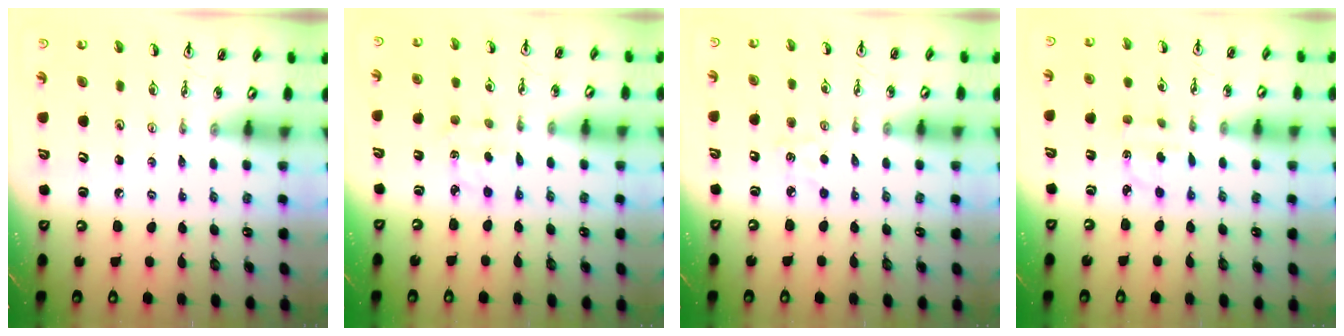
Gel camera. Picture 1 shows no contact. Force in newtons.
{"total": 2.2, "press": 2.1, "slide": 0.7}
{"total": 3.3, "press": 3.3, "slide": 0.5}
{"total": 2.6, "press": 2.5, "slide": 0.6}